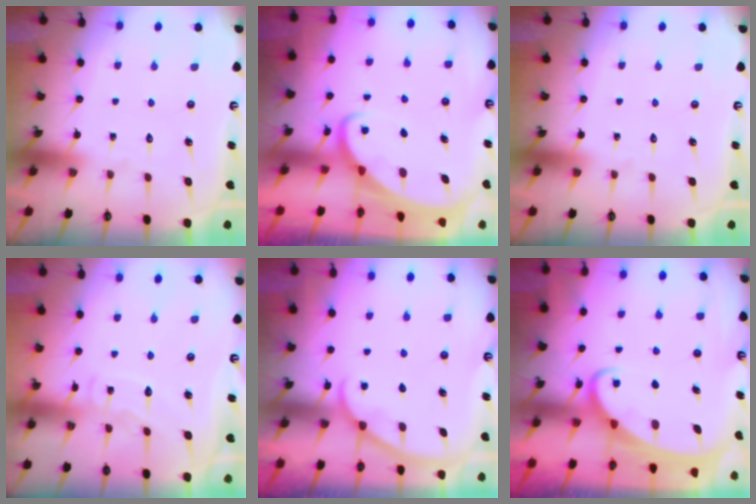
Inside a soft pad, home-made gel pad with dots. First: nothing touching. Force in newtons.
{"total": 3.1, "press": 3.1, "slide": 0.3}
{"total": 0.0}
{"total": 6.8, "press": 6.8, "slide": 0.7}
{"total": 2.2, "press": 2.2, "slide": 0.2}
{"total": 2.7, "press": 2.7, "slide": 0.4}